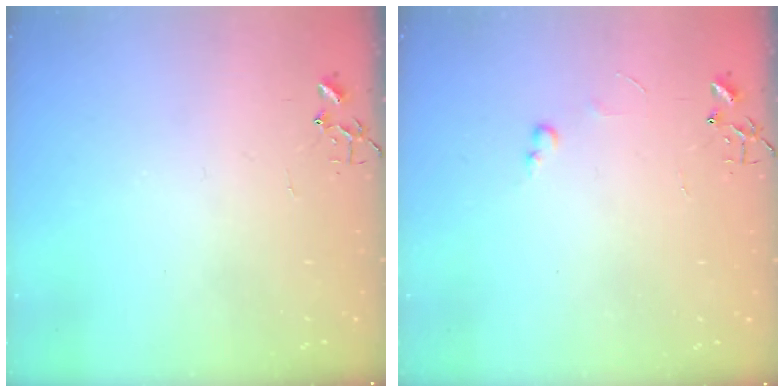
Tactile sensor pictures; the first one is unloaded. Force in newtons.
{"total": 2.7, "press": 2.7, "slide": 0.4}